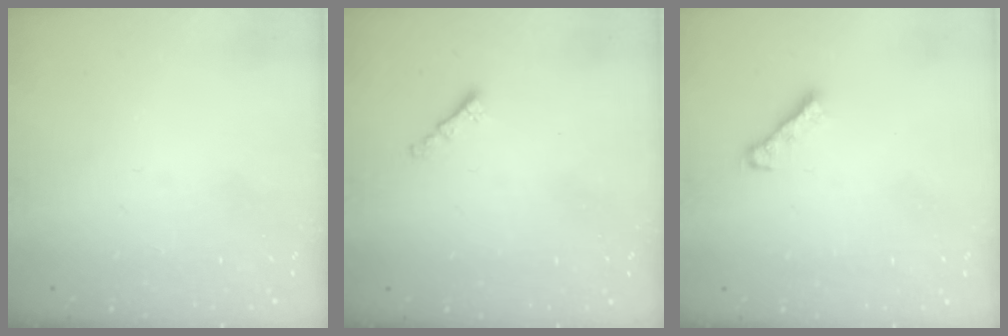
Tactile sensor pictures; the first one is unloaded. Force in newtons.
{"total": 1.2, "press": 1.1, "slide": 0.5}
{"total": 3.5, "press": 3.4, "slide": 0.7}